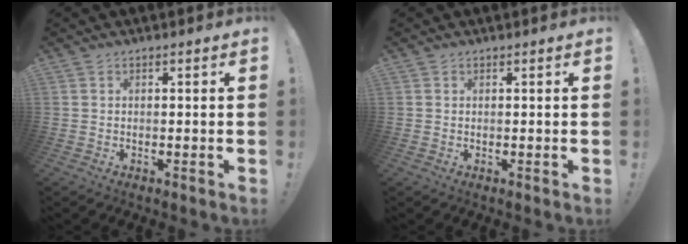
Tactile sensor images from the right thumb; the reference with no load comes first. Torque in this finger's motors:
{"motor_torque": [-0.24, -0.11, -0.28, -0.02, 0.07]}